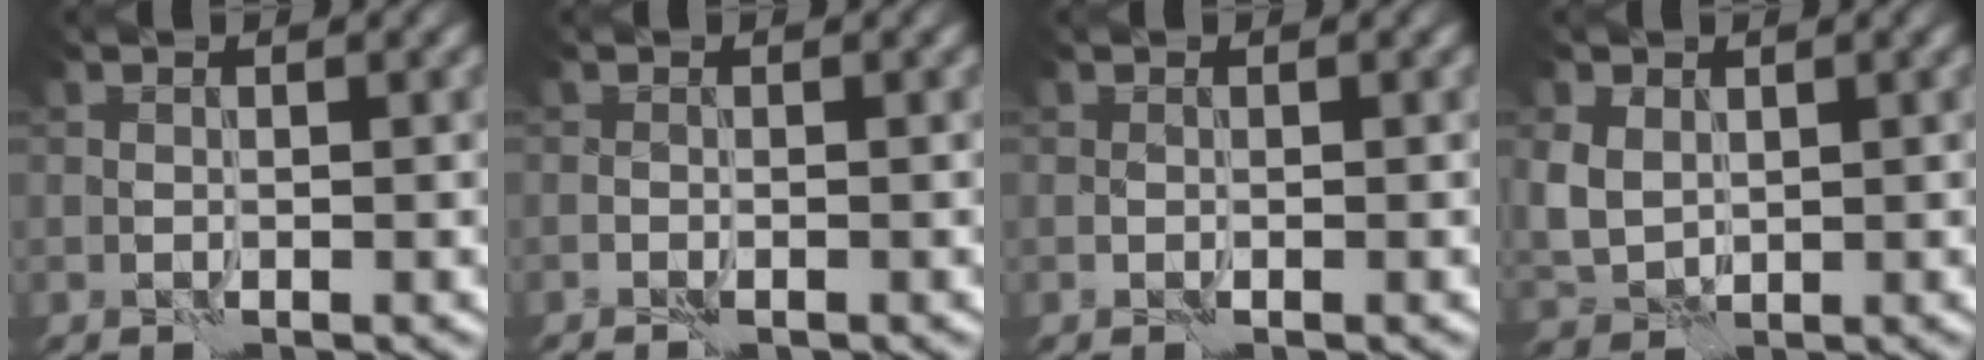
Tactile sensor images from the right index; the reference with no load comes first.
{"total": 1.0, "force": [-0.8, 0.2, 0.6], "torque": [-0.021, 0.001, -0.013]}
{"total": 0.0}
{"total": 3.1, "force": [0.9, 2.5, 1.6], "torque": [-0.043, -0.004, 0.021]}